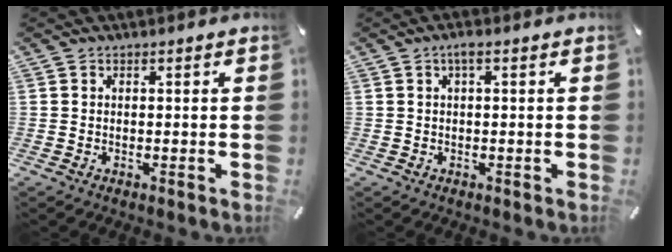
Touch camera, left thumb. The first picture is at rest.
{"total": 1.8, "force": [0.3, 0.3, 1.8], "torque": [-0.032, 0.001, 0.004]}